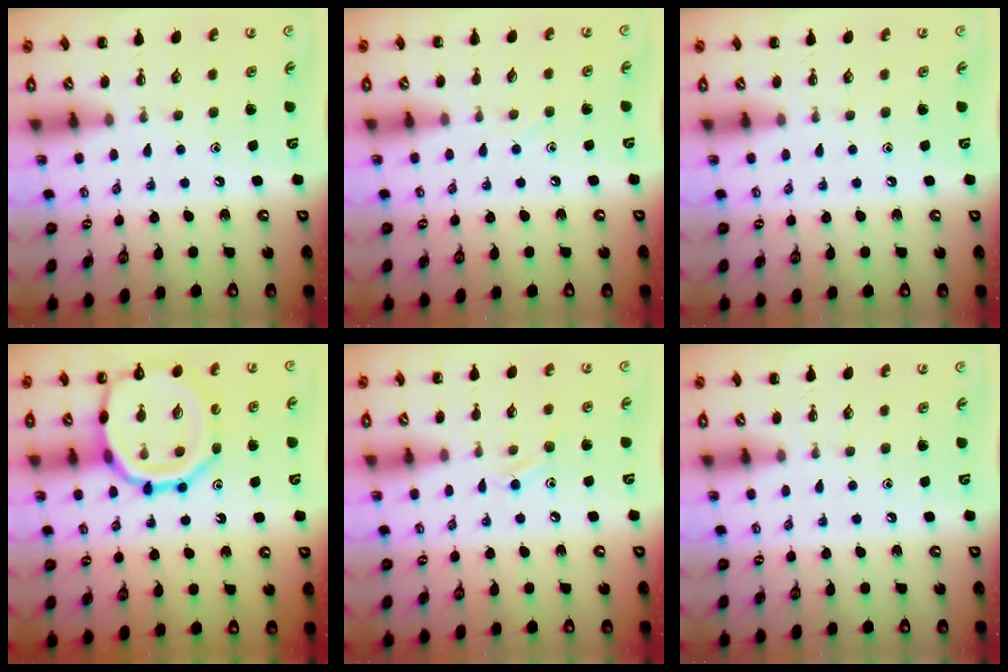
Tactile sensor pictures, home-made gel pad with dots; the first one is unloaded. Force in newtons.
{"total": 2.3, "press": 2.3, "slide": 0.6}
{"total": 0.0}
{"total": 17.4, "press": 17.3, "slide": 1.6}
{"total": 8.0, "press": 7.7, "slide": 1.8}
{"total": 0.0}